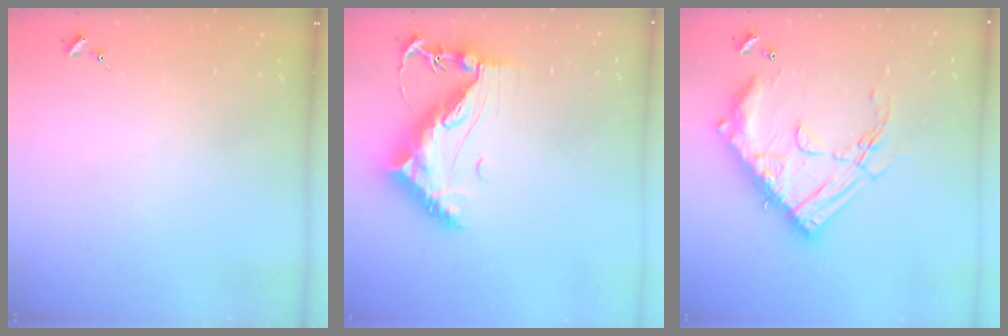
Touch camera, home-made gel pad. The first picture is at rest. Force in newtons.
{"total": 13.5, "press": 13.4, "slide": 1.3}
{"total": 23.7, "press": 23.6, "slide": 2.2}